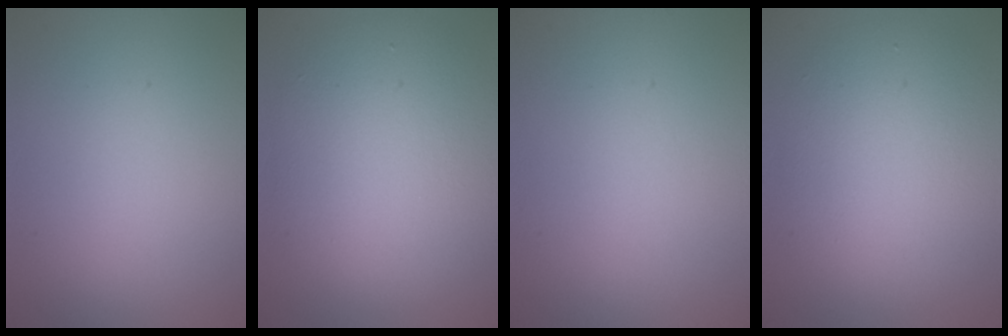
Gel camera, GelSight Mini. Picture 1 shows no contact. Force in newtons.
{"total": 7.8, "press": 7.8, "slide": 0.3}
{"total": 0.0}
{"total": 6.4, "press": 6.4, "slide": 0.3}